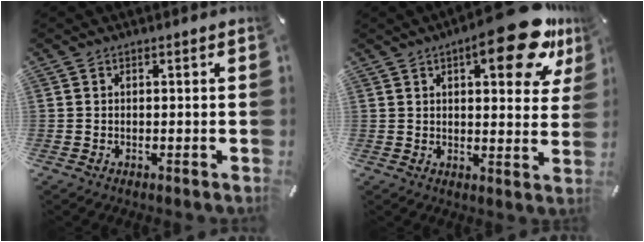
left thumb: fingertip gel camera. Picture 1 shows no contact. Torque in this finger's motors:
{"motor_torque": [0.70, 0.82, 1.39, -1.37, 0.35]}